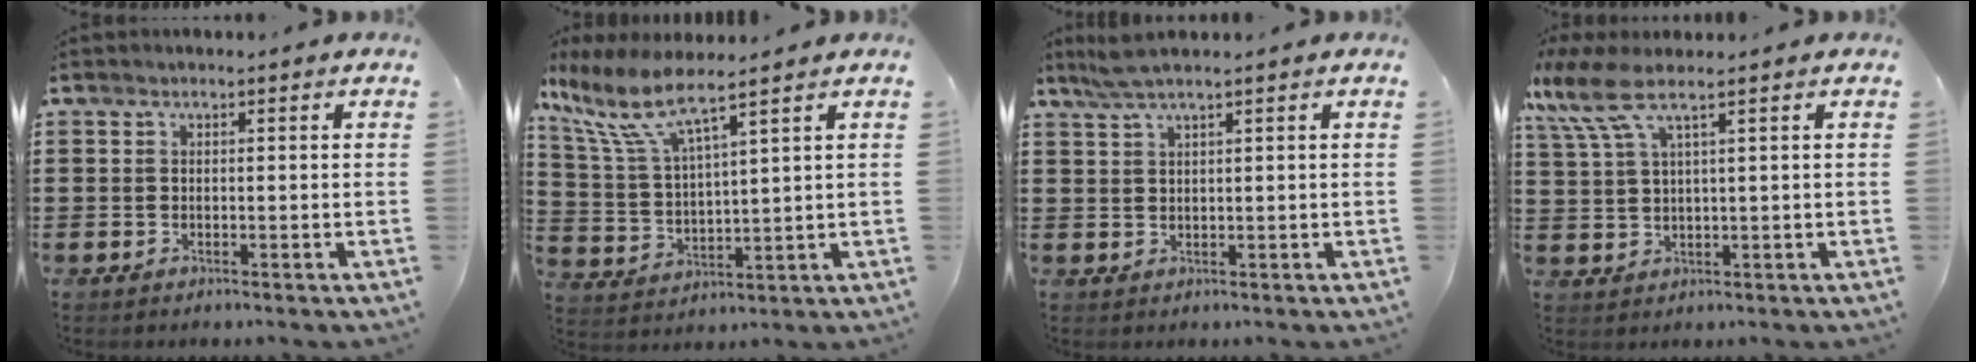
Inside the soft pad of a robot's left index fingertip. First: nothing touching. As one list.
[{"total": 8.3, "force": [6.1, 1.5, 5.4], "torque": [-0.144, -0.034, 0.102]}, {"total": 2.2, "force": [1.6, -0.1, 1.6], "torque": [-0.032, 0.002, 0.029]}, {"total": 6.0, "force": [3.0, 1.2, 5.0], "torque": [-0.131, -0.014, 0.048]}]